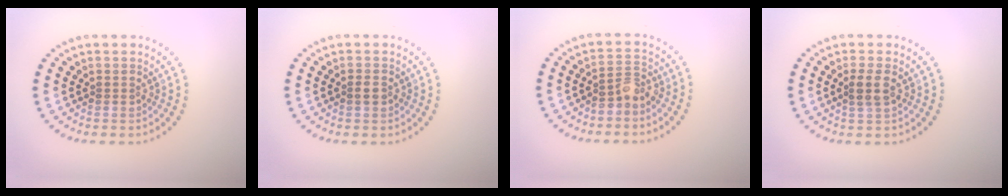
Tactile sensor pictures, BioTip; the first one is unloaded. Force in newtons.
{"total": 1.0, "press": 0.9, "slide": 0.3}
{"total": 2.1, "press": 1.8, "slide": 1.1}
{"total": 1.8, "press": 1.6, "slide": 0.9}